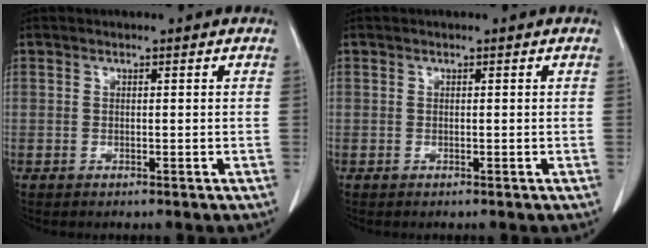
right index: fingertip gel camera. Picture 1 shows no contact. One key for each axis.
{"total": 0.0}